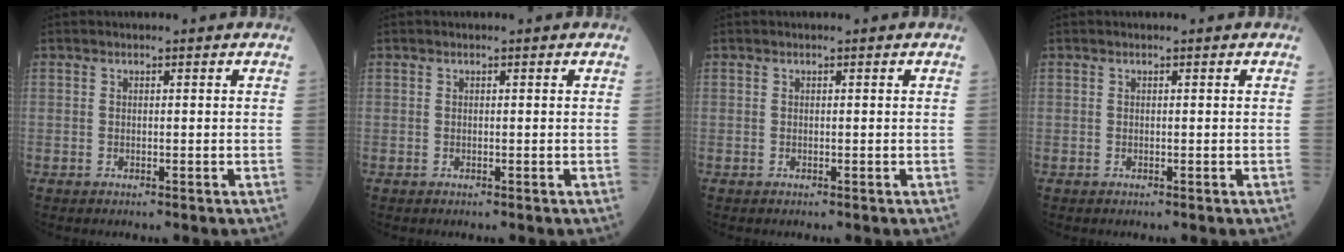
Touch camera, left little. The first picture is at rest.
{"total": 0.0}
{"total": 0.0}
{"total": 0.0}